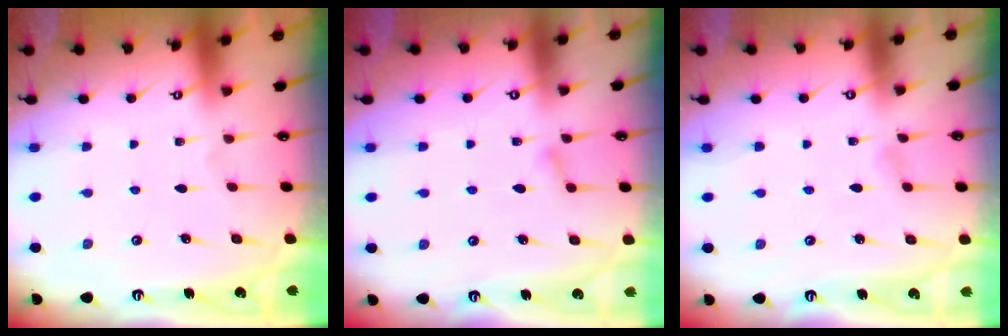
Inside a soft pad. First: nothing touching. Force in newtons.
{"total": 5.0, "press": 4.9, "slide": 0.5}
{"total": 2.4, "press": 2.4, "slide": 0.3}